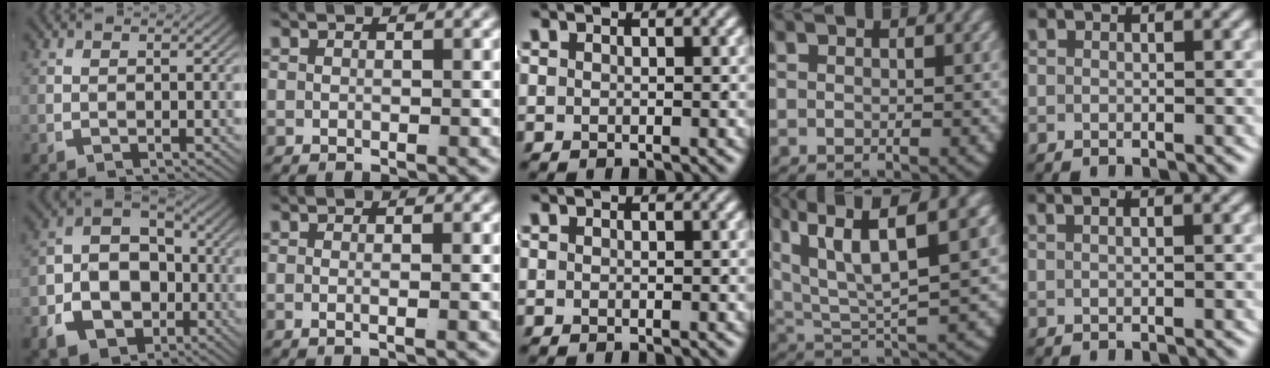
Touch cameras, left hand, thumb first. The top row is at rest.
{"thumb": {"total": 13.0, "force": [-2.1, 10.5, 7.4], "torque": [-0.139, -0.030, -0.032]}, "index": {"total": 1.0, "force": [-0.6, -0.3, 0.7], "torque": [-0.021, -0.008, -0.007]}, "ring": {"total": 8.7, "force": [3.2, 4.3, 6.8], "torque": [-0.139, -0.014, 0.067]}, "little": {"total": 1.7, "force": [1.0, 0.3, 1.4], "torque": [-0.011, 0.011, 0.013]}}